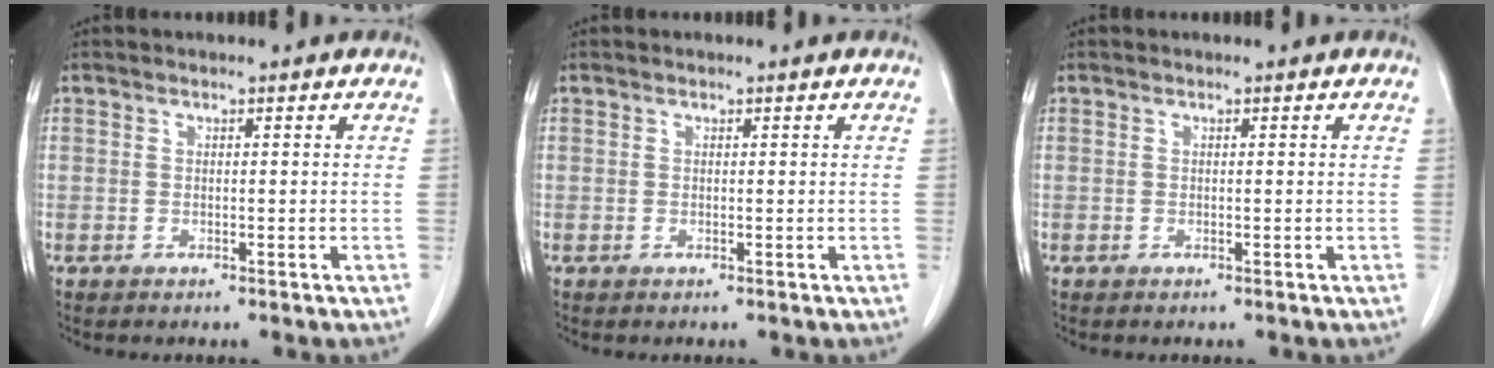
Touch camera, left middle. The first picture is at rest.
{"total": 0.0}
{"total": 0.0}